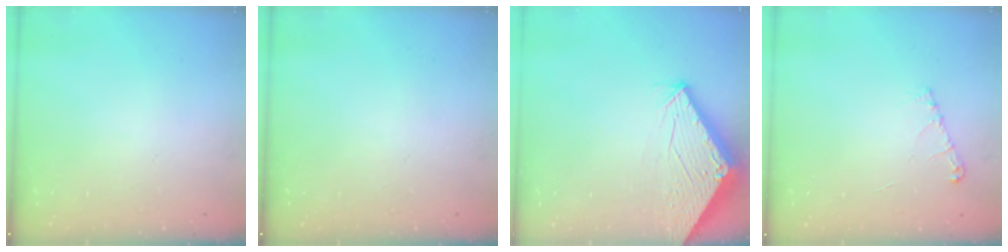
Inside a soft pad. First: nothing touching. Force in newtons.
{"total": 0.0}
{"total": 2.8, "press": 2.8, "slide": 0.1}
{"total": 5.9, "press": 5.9, "slide": 0.7}